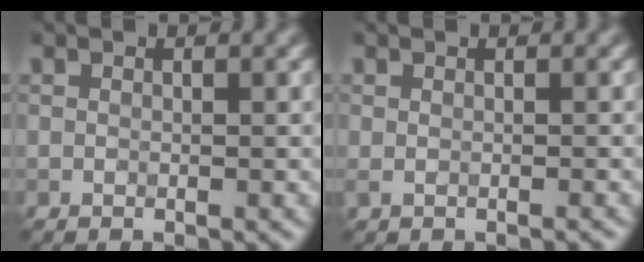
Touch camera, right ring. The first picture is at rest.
{"total": 1.2, "force": [-0.6, 0.7, 0.8], "torque": [-0.014, 0.000, -0.009]}